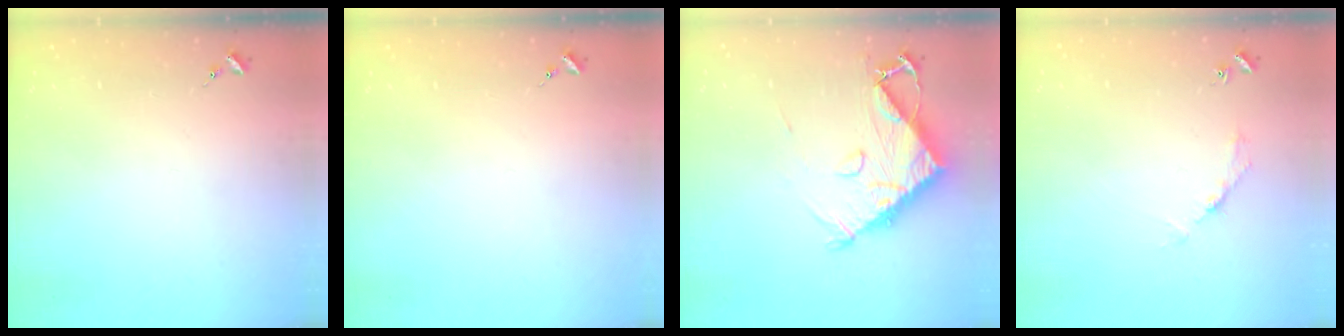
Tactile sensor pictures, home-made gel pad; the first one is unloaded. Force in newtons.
{"total": 0.0}
{"total": 10.6, "press": 10.5, "slide": 1.0}
{"total": 2.7, "press": 2.7, "slide": 0.4}